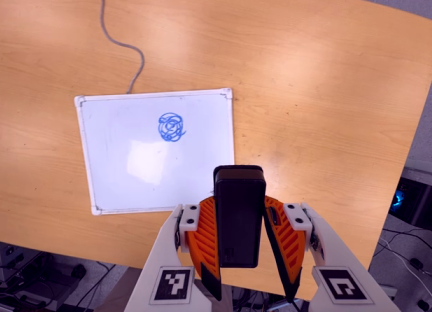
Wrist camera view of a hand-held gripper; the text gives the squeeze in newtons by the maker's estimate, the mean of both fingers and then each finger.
{"total": 4.7, "left": 3.6, "right": 5.8}